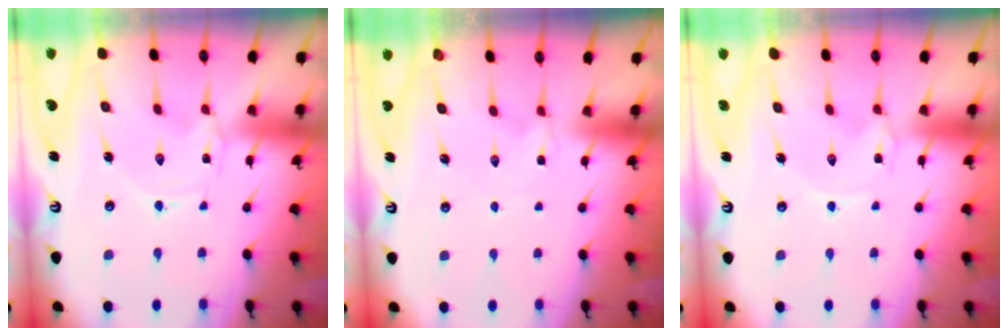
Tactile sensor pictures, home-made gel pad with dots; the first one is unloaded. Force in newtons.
{"total": 0.6, "press": 0.5, "slide": 0.2}
{"total": 0.0}